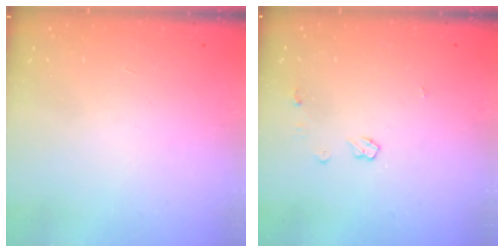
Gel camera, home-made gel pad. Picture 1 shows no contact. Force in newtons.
{"total": 4.8, "press": 4.8, "slide": 0.6}